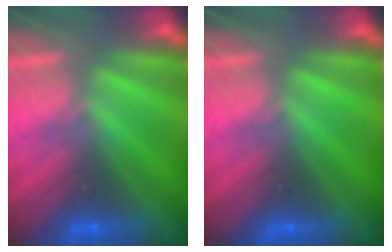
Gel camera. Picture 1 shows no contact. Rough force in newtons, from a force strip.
{"total": 0.0}